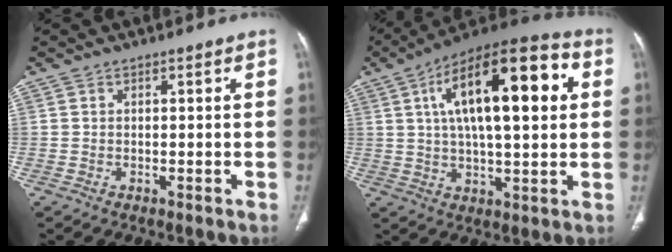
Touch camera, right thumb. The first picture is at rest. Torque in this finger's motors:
{"motor_torque": [0.83, 4.18, 1.77, -0.42, 0.66]}